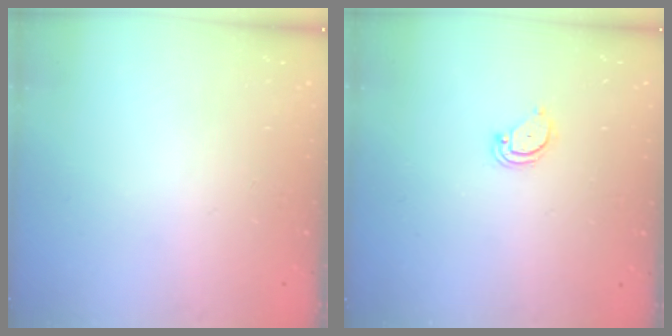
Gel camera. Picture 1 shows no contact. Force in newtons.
{"total": 2.6, "press": 2.6, "slide": 0.2}